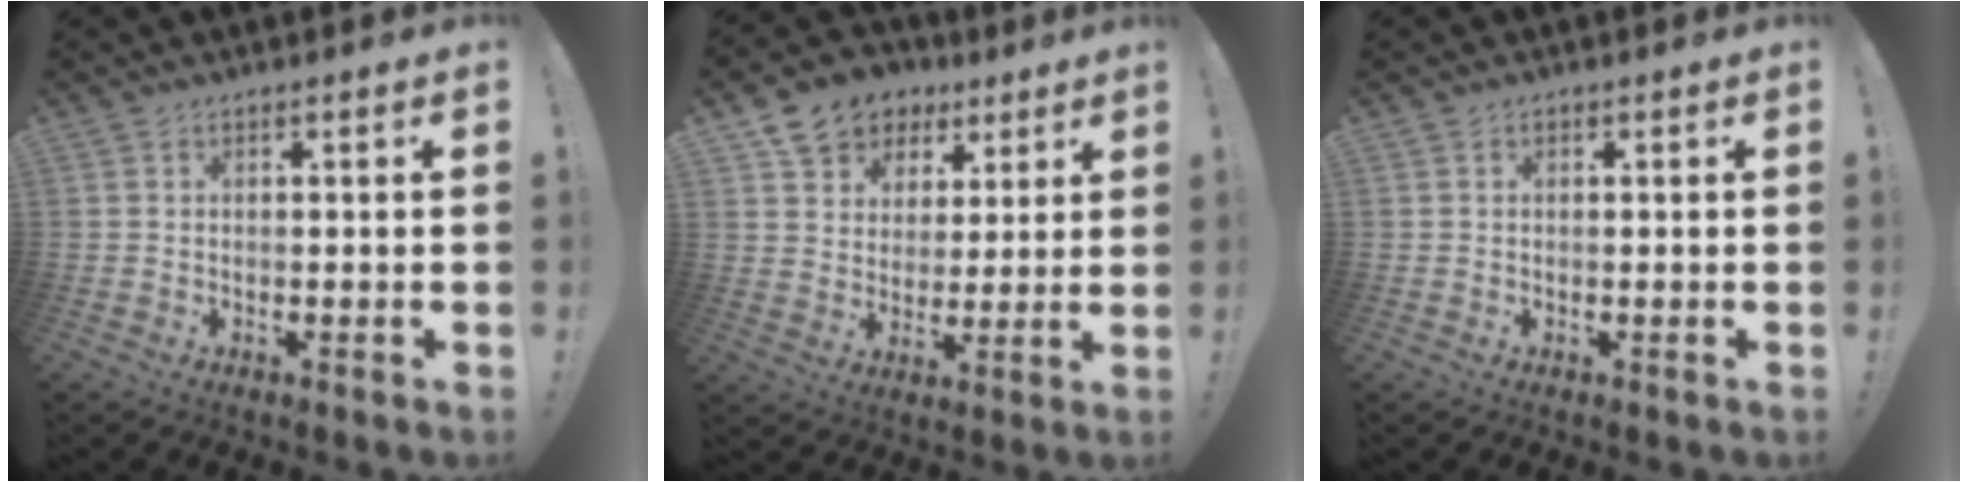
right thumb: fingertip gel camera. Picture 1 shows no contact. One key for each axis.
{"total": 10.9, "fx": 6.4, "fy": 8.5, "fz": 2.6, "tx": -0.038, "ty": -0.040, "tz": 0.126}
{"total": 0.0}